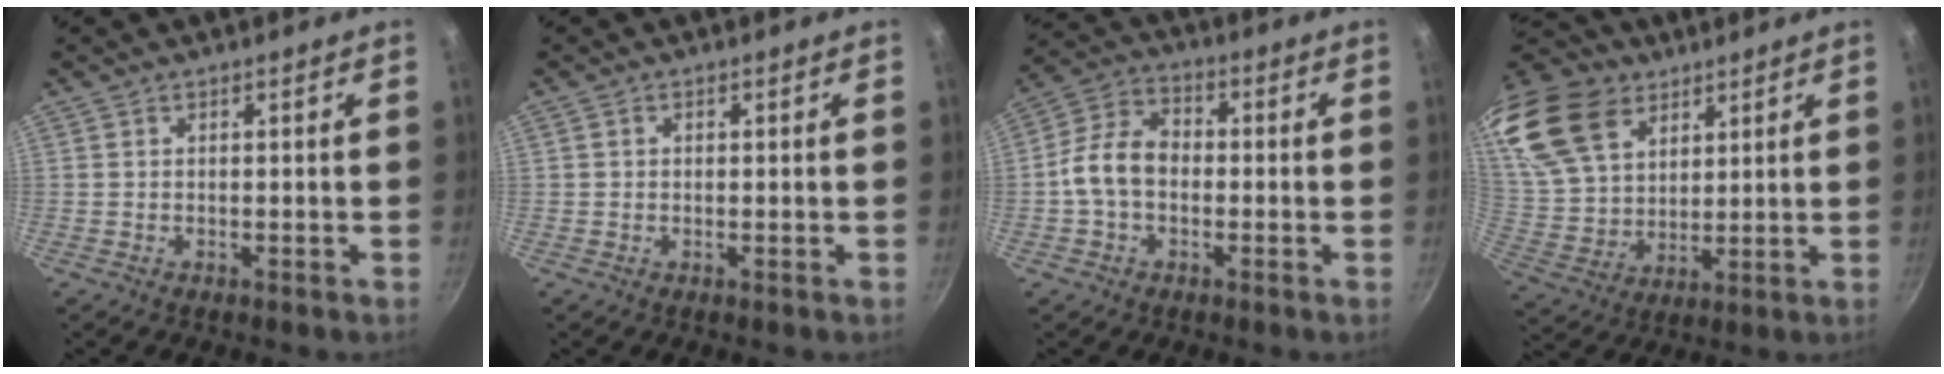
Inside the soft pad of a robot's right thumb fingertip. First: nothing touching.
{"total": 0.8, "force": [0.1, 0.7, 0.4], "torque": [-0.004, 0.004, 0.001]}
{"total": 9.2, "force": [-1.2, 6.7, 6.2], "torque": [-0.098, 0.030, -0.039]}
{"total": 22.7, "force": [13.8, 14.7, 10.5], "torque": [-0.215, -0.028, 0.272]}